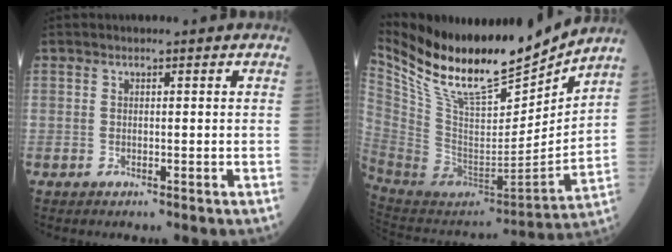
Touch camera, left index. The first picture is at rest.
{"total": 22.8, "force": [19.6, 4.1, 11.1], "torque": [-0.211, -0.029, 0.347]}